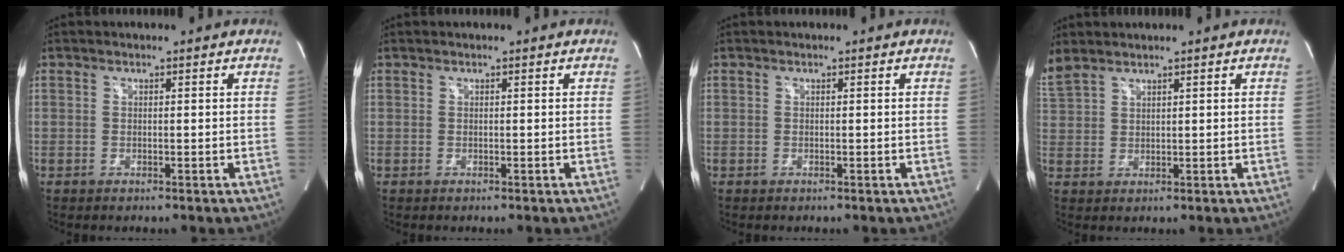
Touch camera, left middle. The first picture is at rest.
{"total": 0.0}
{"total": 0.0}
{"total": 4.2, "force": [3.8, 1.0, 1.4], "torque": [-0.052, 0.020, 0.093]}